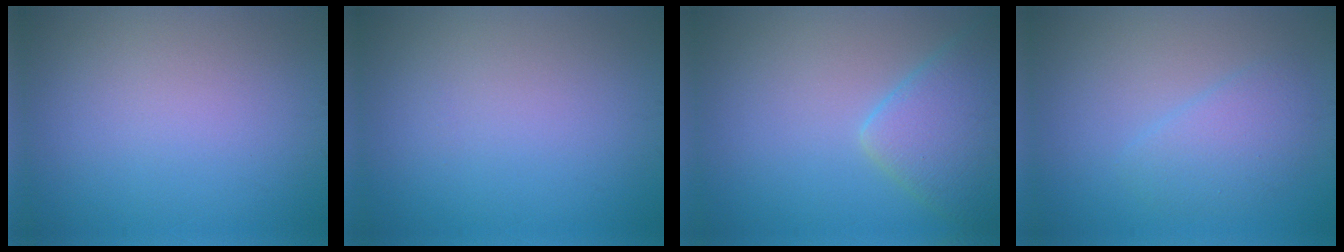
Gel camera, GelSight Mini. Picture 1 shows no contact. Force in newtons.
{"total": 0.0}
{"total": 5.3, "press": 5.3, "slide": 0.4}
{"total": 2.8, "press": 2.7, "slide": 0.2}